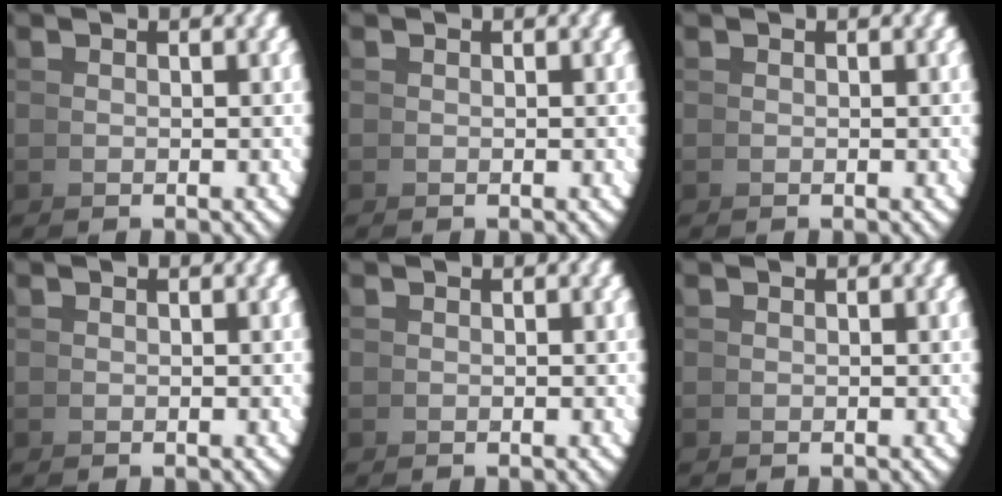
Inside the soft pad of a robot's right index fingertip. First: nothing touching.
{"total": 0.0}
{"total": 0.0}
{"total": 0.0}
{"total": 0.0}
{"total": 0.0}